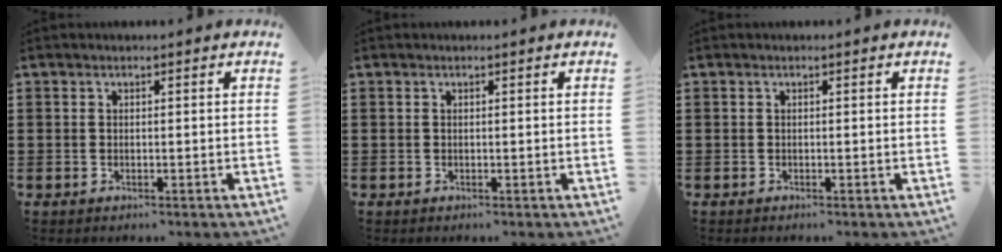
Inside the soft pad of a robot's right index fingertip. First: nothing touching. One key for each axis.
{"total": 0.0}
{"total": 0.0}